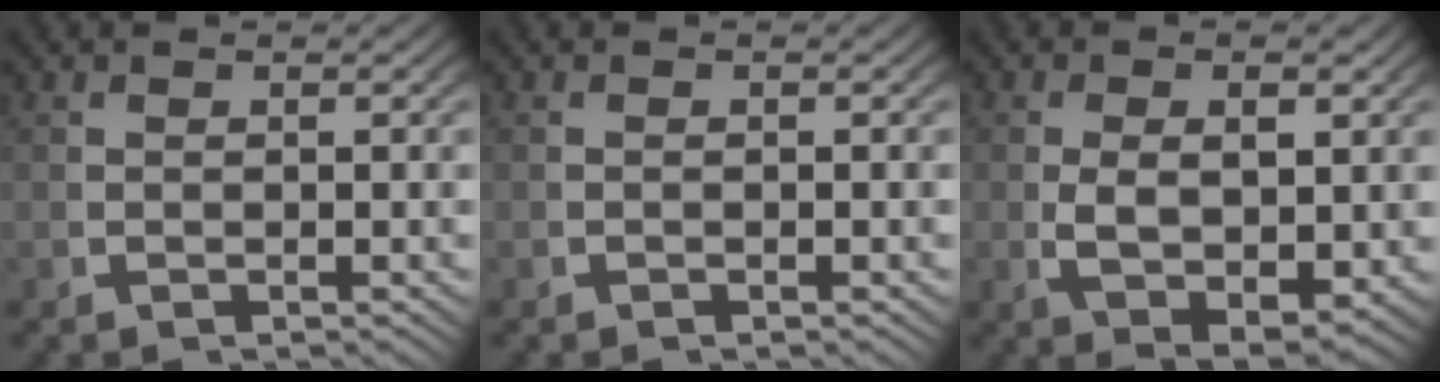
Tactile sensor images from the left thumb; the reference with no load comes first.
{"total": 0.0}
{"total": 5.8, "force": [-0.4, 3.6, 4.5], "torque": [-0.095, -0.030, 0.013]}